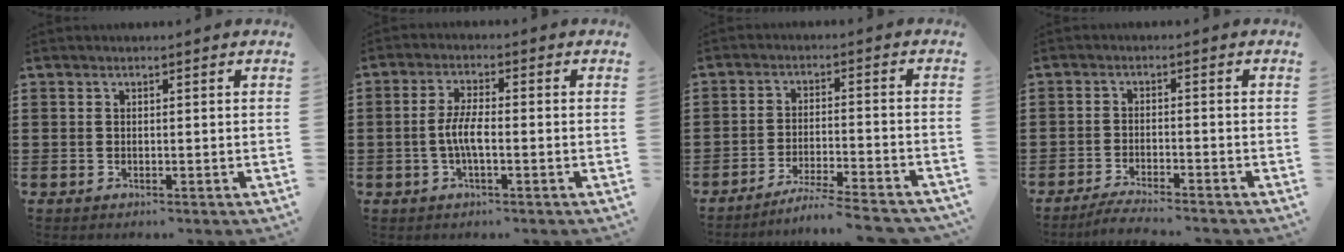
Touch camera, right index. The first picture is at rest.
{"total": 4.4, "force": [-1.0, 1.1, 4.1], "torque": [-0.095, -0.003, -0.026]}
{"total": 5.0, "force": [-4.7, -0.5, 1.6], "torque": [-0.035, -0.012, -0.095]}
{"total": 2.8, "force": [-2.7, -0.1, 0.6], "torque": [-0.011, 0.002, -0.054]}